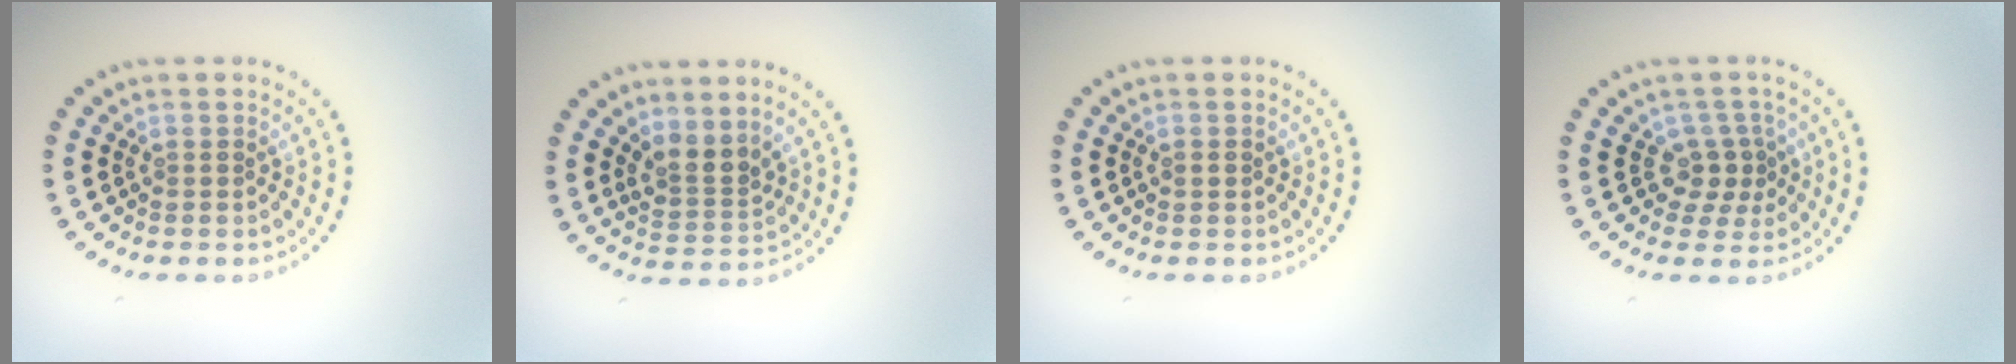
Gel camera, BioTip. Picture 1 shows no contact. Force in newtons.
{"total": 2.5, "press": 1.8, "slide": 1.7}
{"total": 0.6, "press": 0.6, "slide": 0.1}
{"total": 2.4, "press": 1.7, "slide": 1.7}